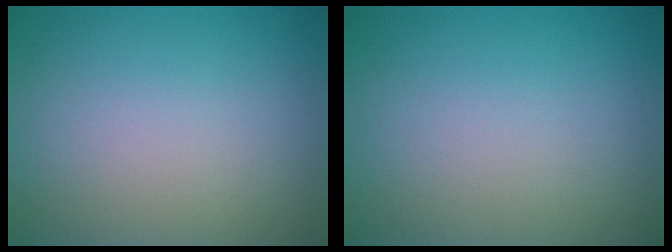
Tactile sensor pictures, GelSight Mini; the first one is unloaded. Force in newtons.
{"total": 0.0}